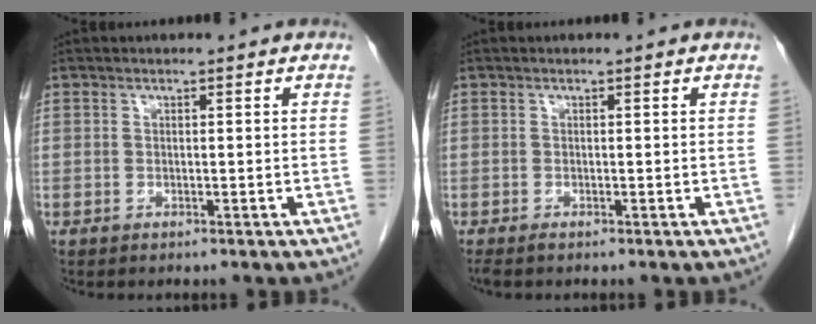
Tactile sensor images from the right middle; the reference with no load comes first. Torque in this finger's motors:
{"motor_torque": [0.47, 0.03, 0.00, 0.02]}